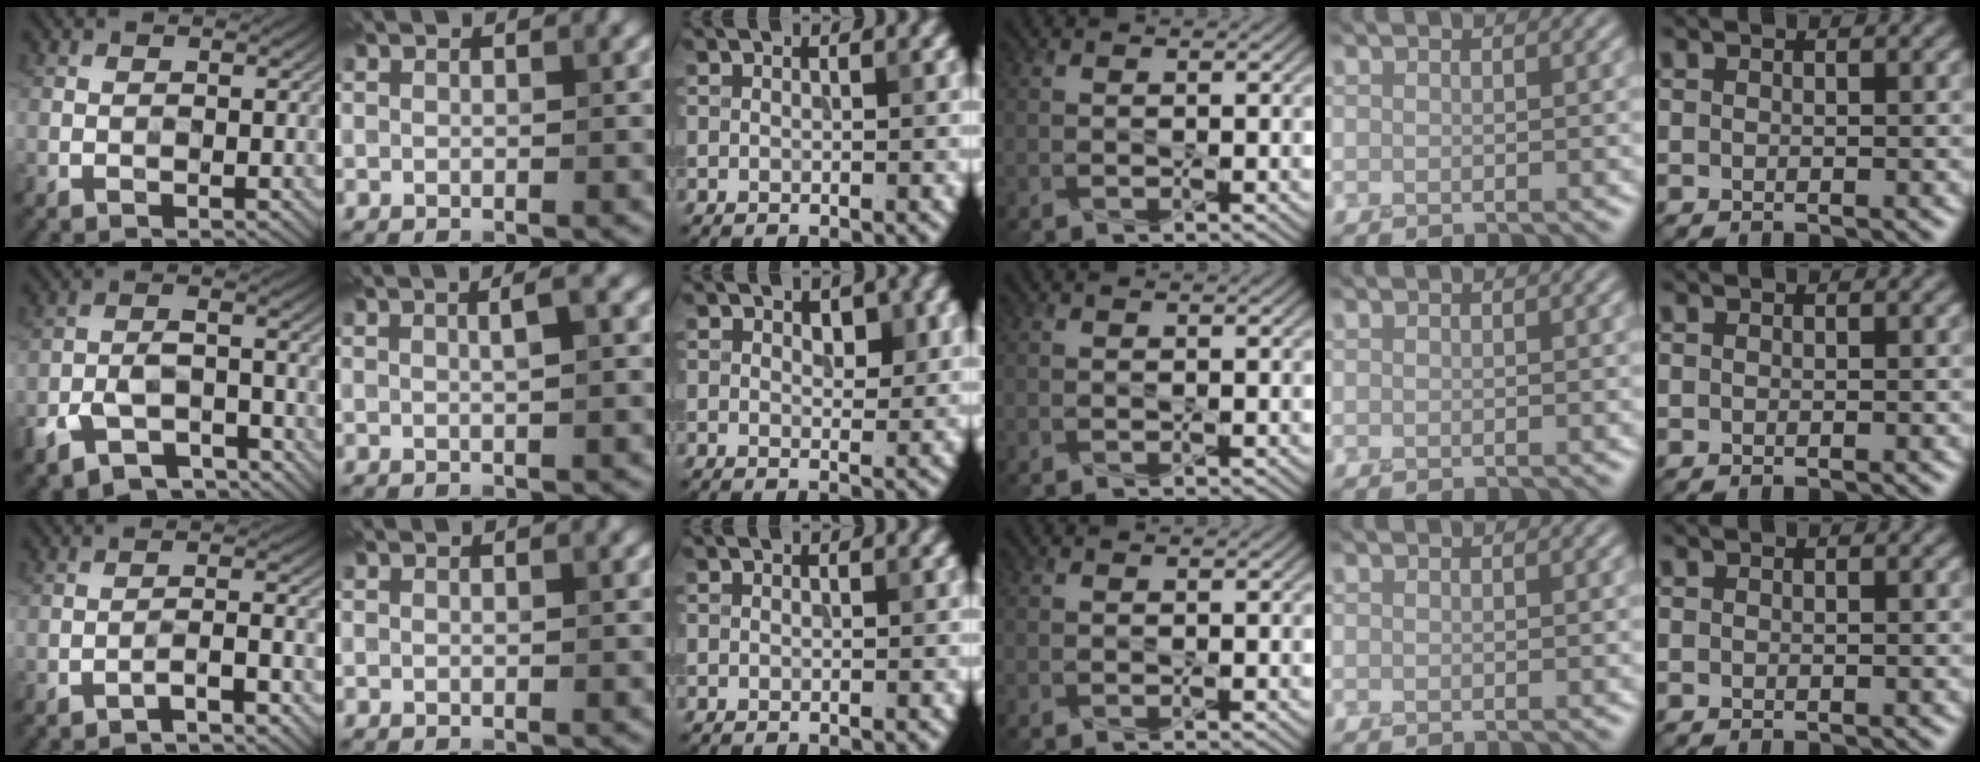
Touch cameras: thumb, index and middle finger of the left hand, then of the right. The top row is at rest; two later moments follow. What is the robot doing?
{"motion": "squeeze", "object": "air blower"}